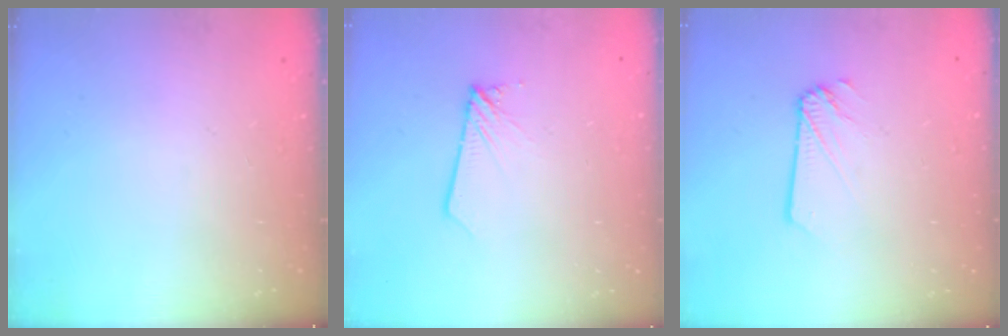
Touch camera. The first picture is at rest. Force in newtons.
{"total": 1.9, "press": 1.9, "slide": 0.1}
{"total": 1.2, "press": 1.2, "slide": 0.1}